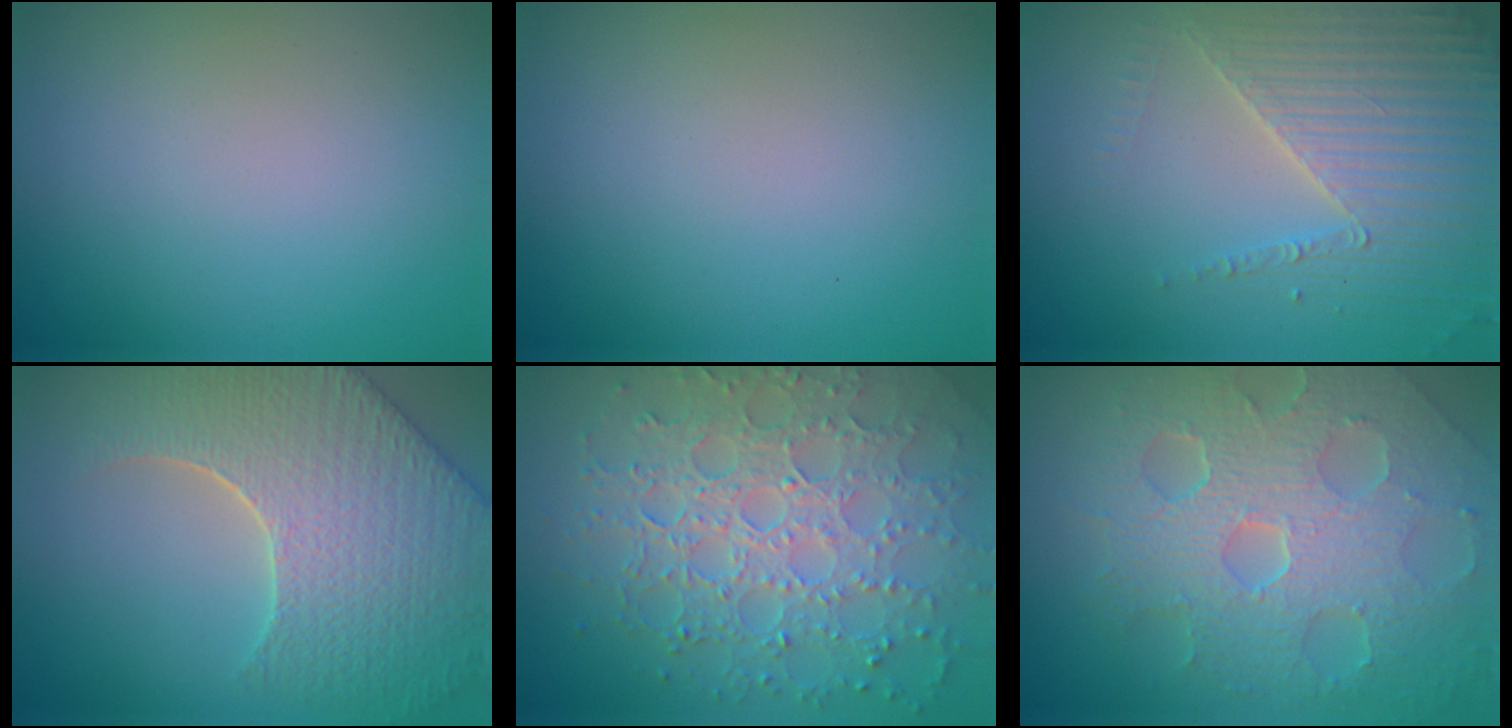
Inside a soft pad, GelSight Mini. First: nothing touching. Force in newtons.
{"total": 0.0}
{"total": 4.3, "press": 4.1, "slide": 1.4}
{"total": 8.3, "press": 6.4, "slide": 5.2}
{"total": 8.0, "press": 5.7, "slide": 5.6}
{"total": 8.3, "press": 5.7, "slide": 6.0}